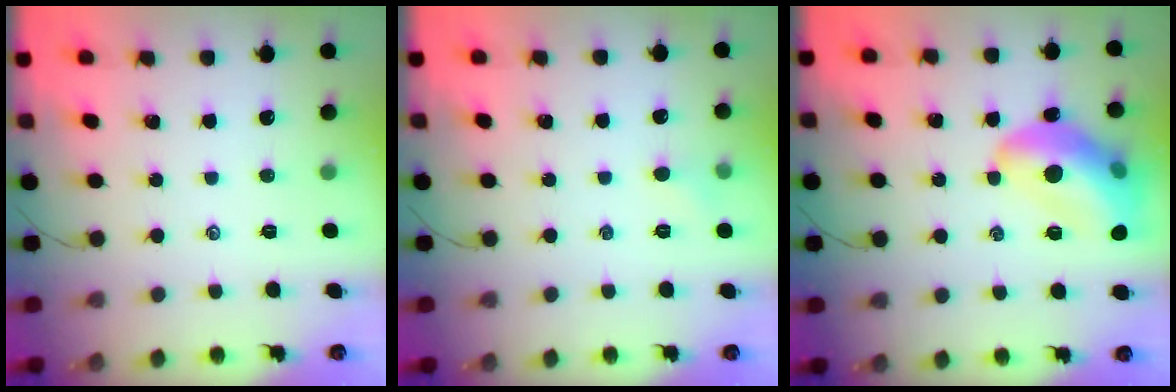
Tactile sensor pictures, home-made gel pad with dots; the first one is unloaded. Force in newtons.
{"total": 3.2, "press": 3.0, "slide": 1.1}
{"total": 16.8, "press": 16.6, "slide": 2.4}